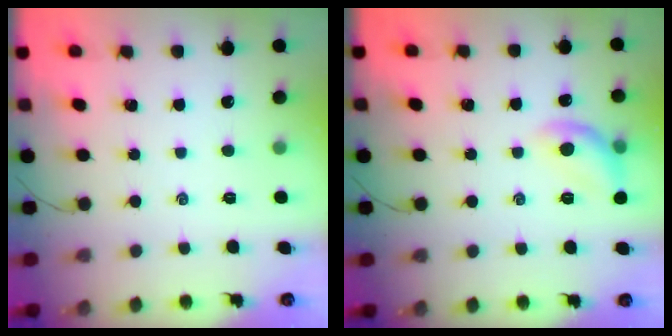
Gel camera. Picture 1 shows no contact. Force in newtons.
{"total": 10.4, "press": 10.4, "slide": 0.7}